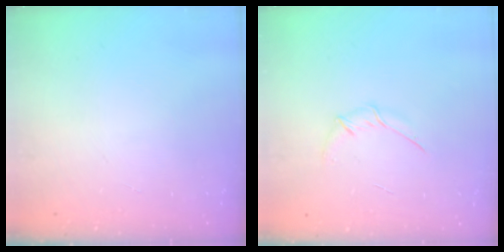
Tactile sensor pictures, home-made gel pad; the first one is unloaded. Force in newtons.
{"total": 4.0, "press": 3.8, "slide": 1.1}